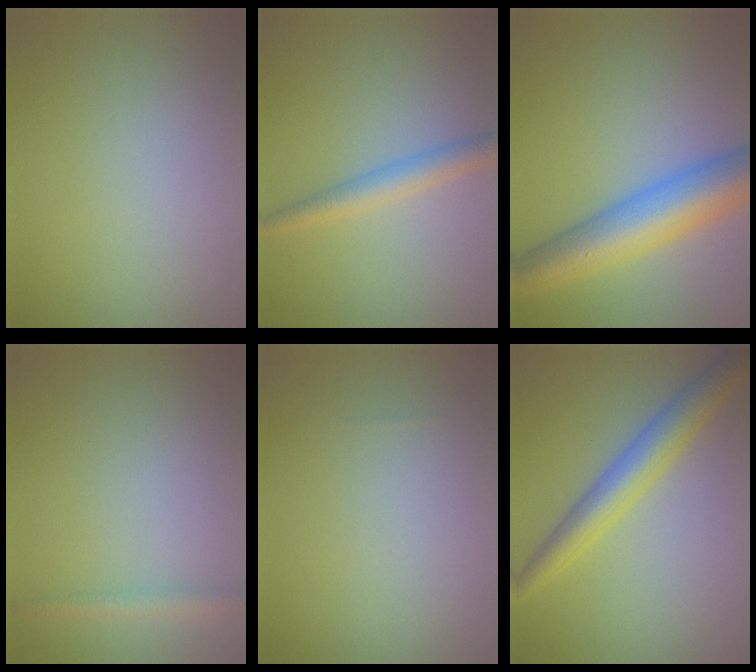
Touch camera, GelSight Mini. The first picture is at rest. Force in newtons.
{"total": 2.6, "press": 2.6, "slide": 0.0}
{"total": 9.0, "press": 9.0, "slide": 0.3}
{"total": 1.4, "press": 1.4, "slide": 0.1}
{"total": 0.0}
{"total": 4.4, "press": 4.4, "slide": 0.1}